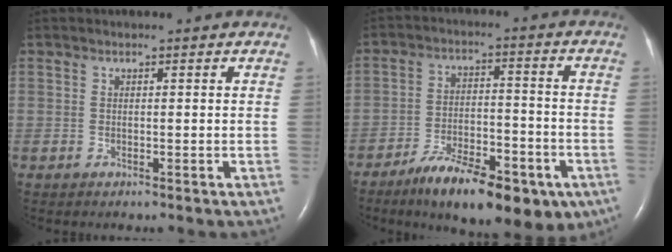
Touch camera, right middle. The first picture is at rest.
{"total": 15.4, "force": [-9.7, 5.5, 10.6], "torque": [-0.141, 0.004, -0.147]}